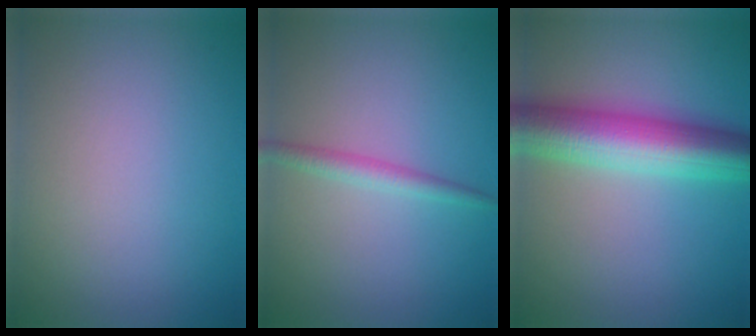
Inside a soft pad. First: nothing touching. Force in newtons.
{"total": 1.7, "press": 1.7, "slide": 0.0}
{"total": 8.5, "press": 8.5, "slide": 0.1}